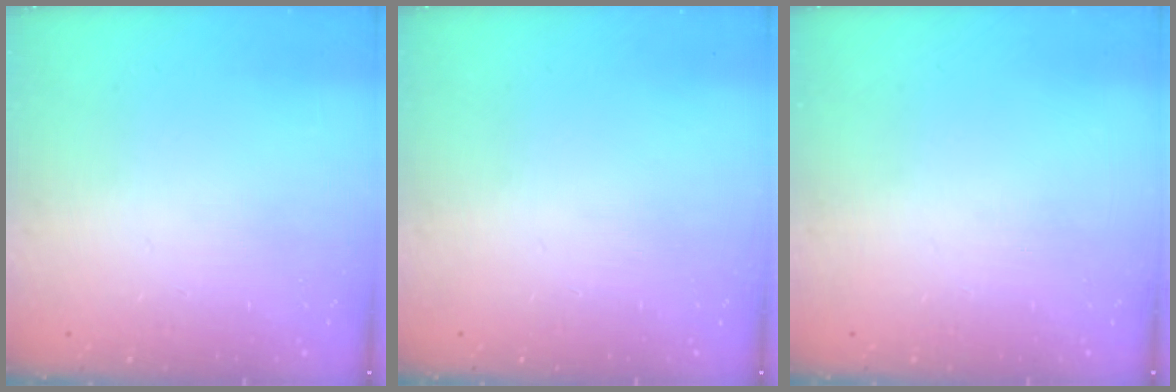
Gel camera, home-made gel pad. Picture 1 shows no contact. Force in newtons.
{"total": 0.0}
{"total": 0.0}